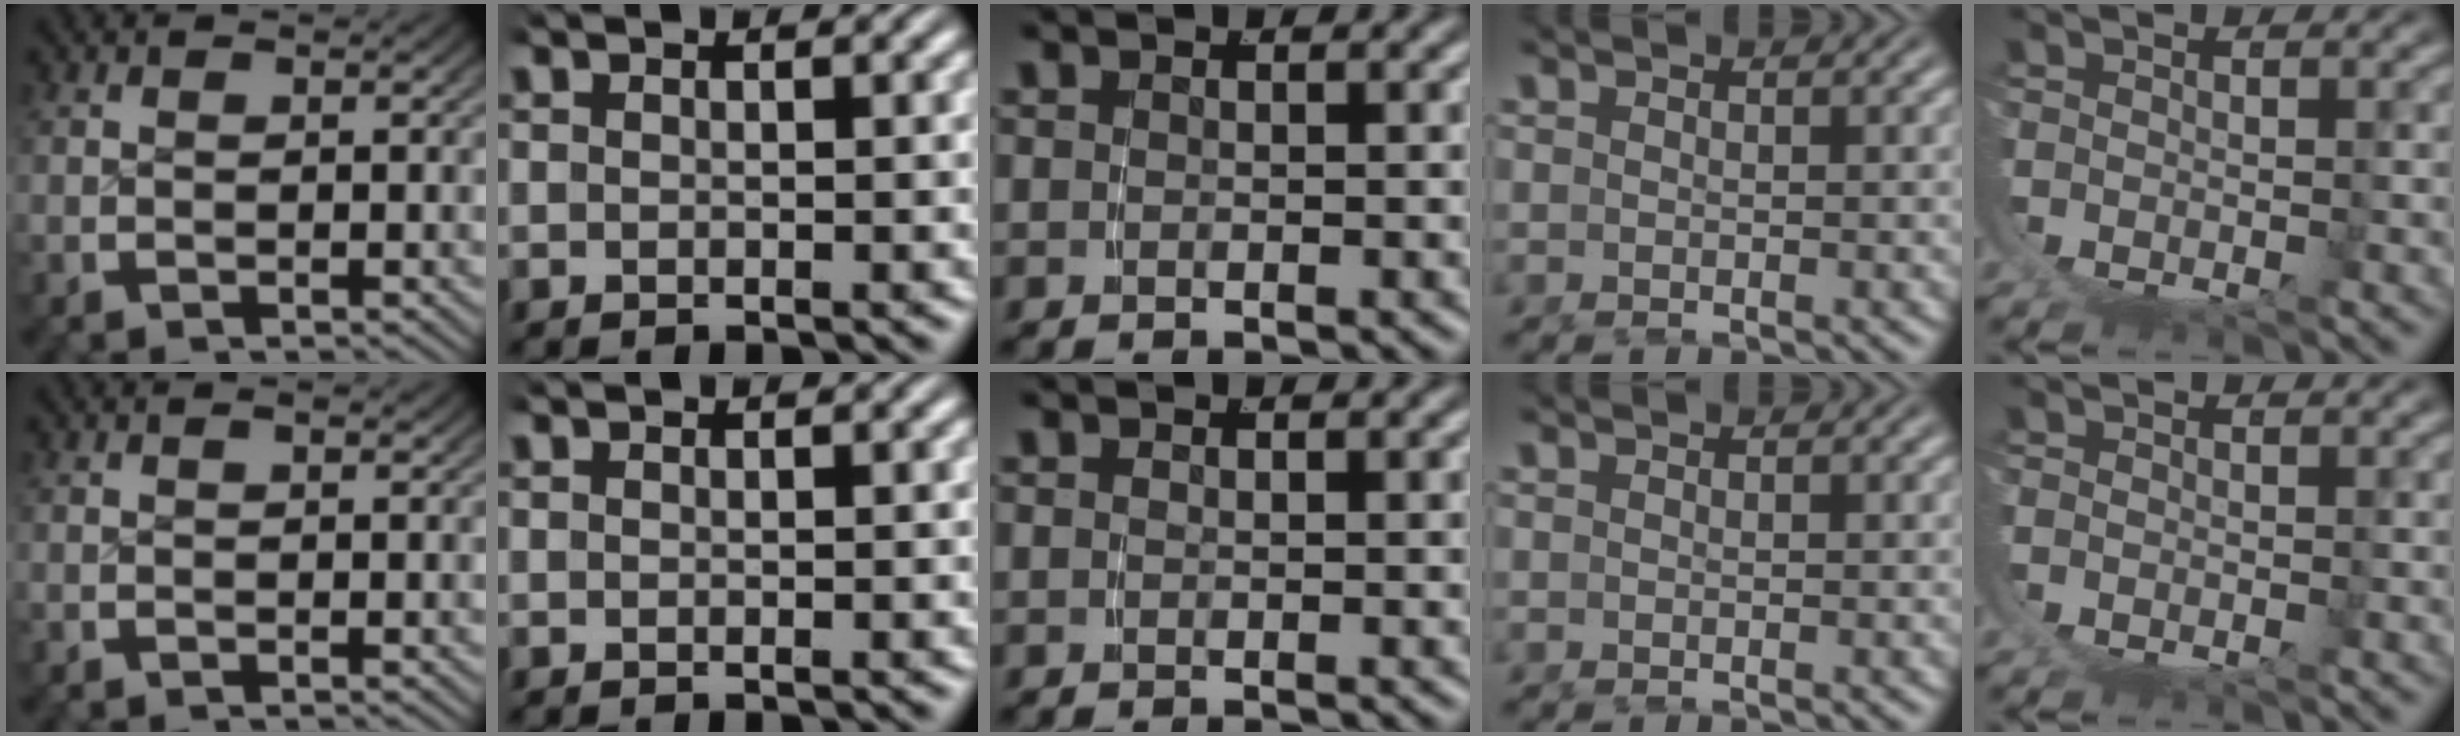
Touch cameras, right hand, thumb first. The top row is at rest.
{"little": {"total": 0.6, "force": [-0.2, 0.5, 0.3], "torque": [-0.008, -0.002, -0.003]}}